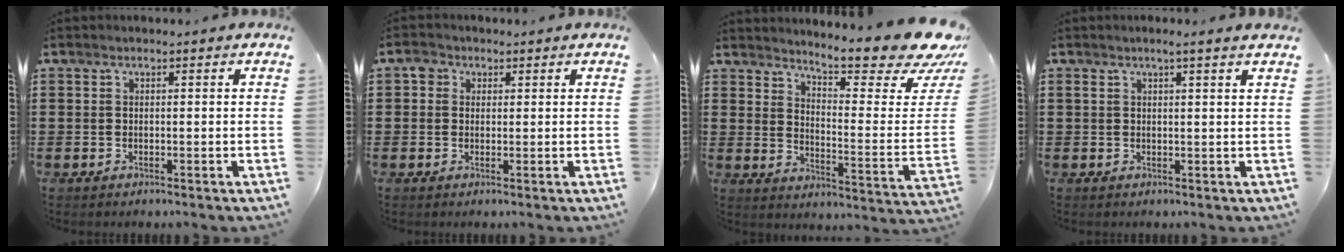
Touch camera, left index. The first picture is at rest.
{"total": 1.8, "force": [0.8, 1.5, 0.5], "torque": [-0.007, 0.004, 0.011]}
{"total": 10.6, "force": [9.3, 0.9, 5.1], "torque": [-0.093, -0.076, 0.155]}
{"total": 1.5, "force": [1.1, -0.3, 1.0], "torque": [-0.021, -0.002, 0.019]}